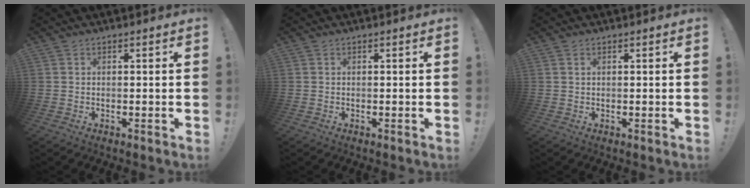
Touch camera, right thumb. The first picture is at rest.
{"total": 0.0}
{"total": 0.7, "force": [0.5, 0.2, 0.5], "torque": [-0.001, -0.003, 0.007]}